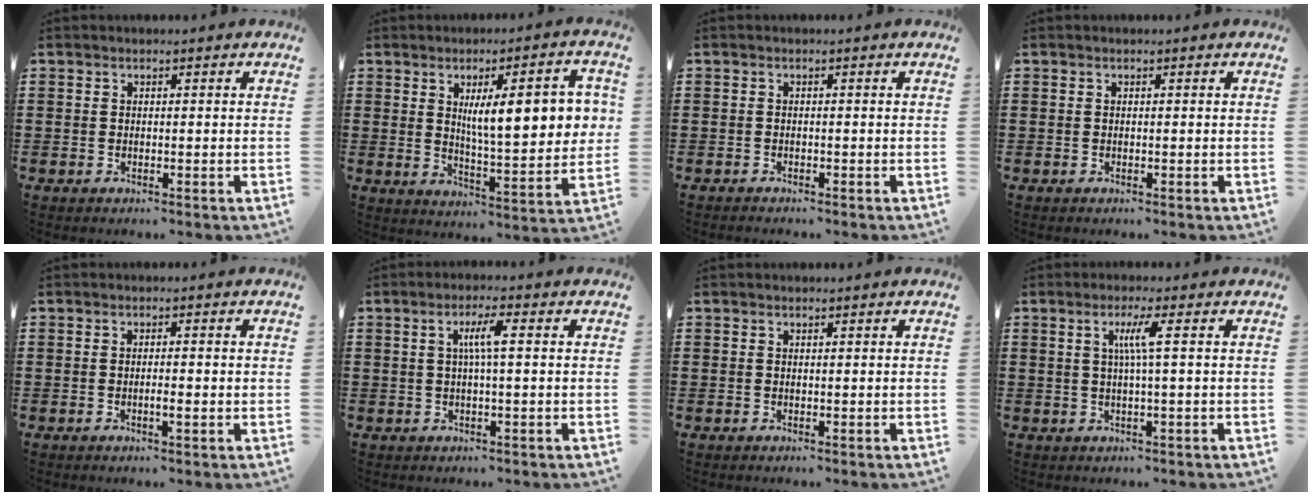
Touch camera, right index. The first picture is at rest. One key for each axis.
{"total": 11.2, "fx": 2.9, "fy": 3.2, "fz": 10.4, "tx": -0.163, "ty": -0.001, "tz": 0.042}
{"total": 0.7, "fx": -0.7, "fy": 0.1, "fz": 0.0, "tx": -0.001, "ty": 0.001, "tz": -0.015}
{"total": 0.0}
{"total": 2.0, "fx": -0.5, "fy": 0.2, "fz": 1.9, "tx": -0.033, "ty": 0.000, "tz": -0.009}
{"total": 3.9, "fx": 0.5, "fy": 0.4, "fz": 3.8, "tx": -0.073, "ty": 0.004, "tz": 0.003}
{"total": 0.0}
{"total": 3.8, "fx": 0.6, "fy": -0.3, "fz": 3.8, "tx": -0.073, "ty": -0.003, "tz": 0.005}